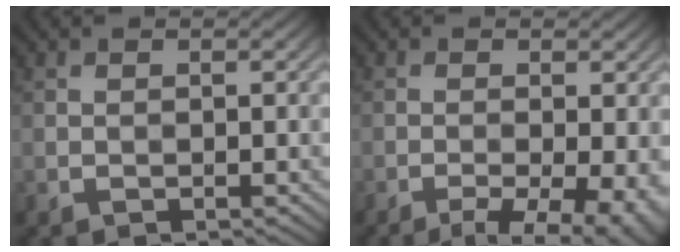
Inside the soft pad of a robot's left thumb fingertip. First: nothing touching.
{"total": 7.2, "force": [-3.6, 2.2, 5.9], "torque": [-0.087, -0.009, -0.049]}